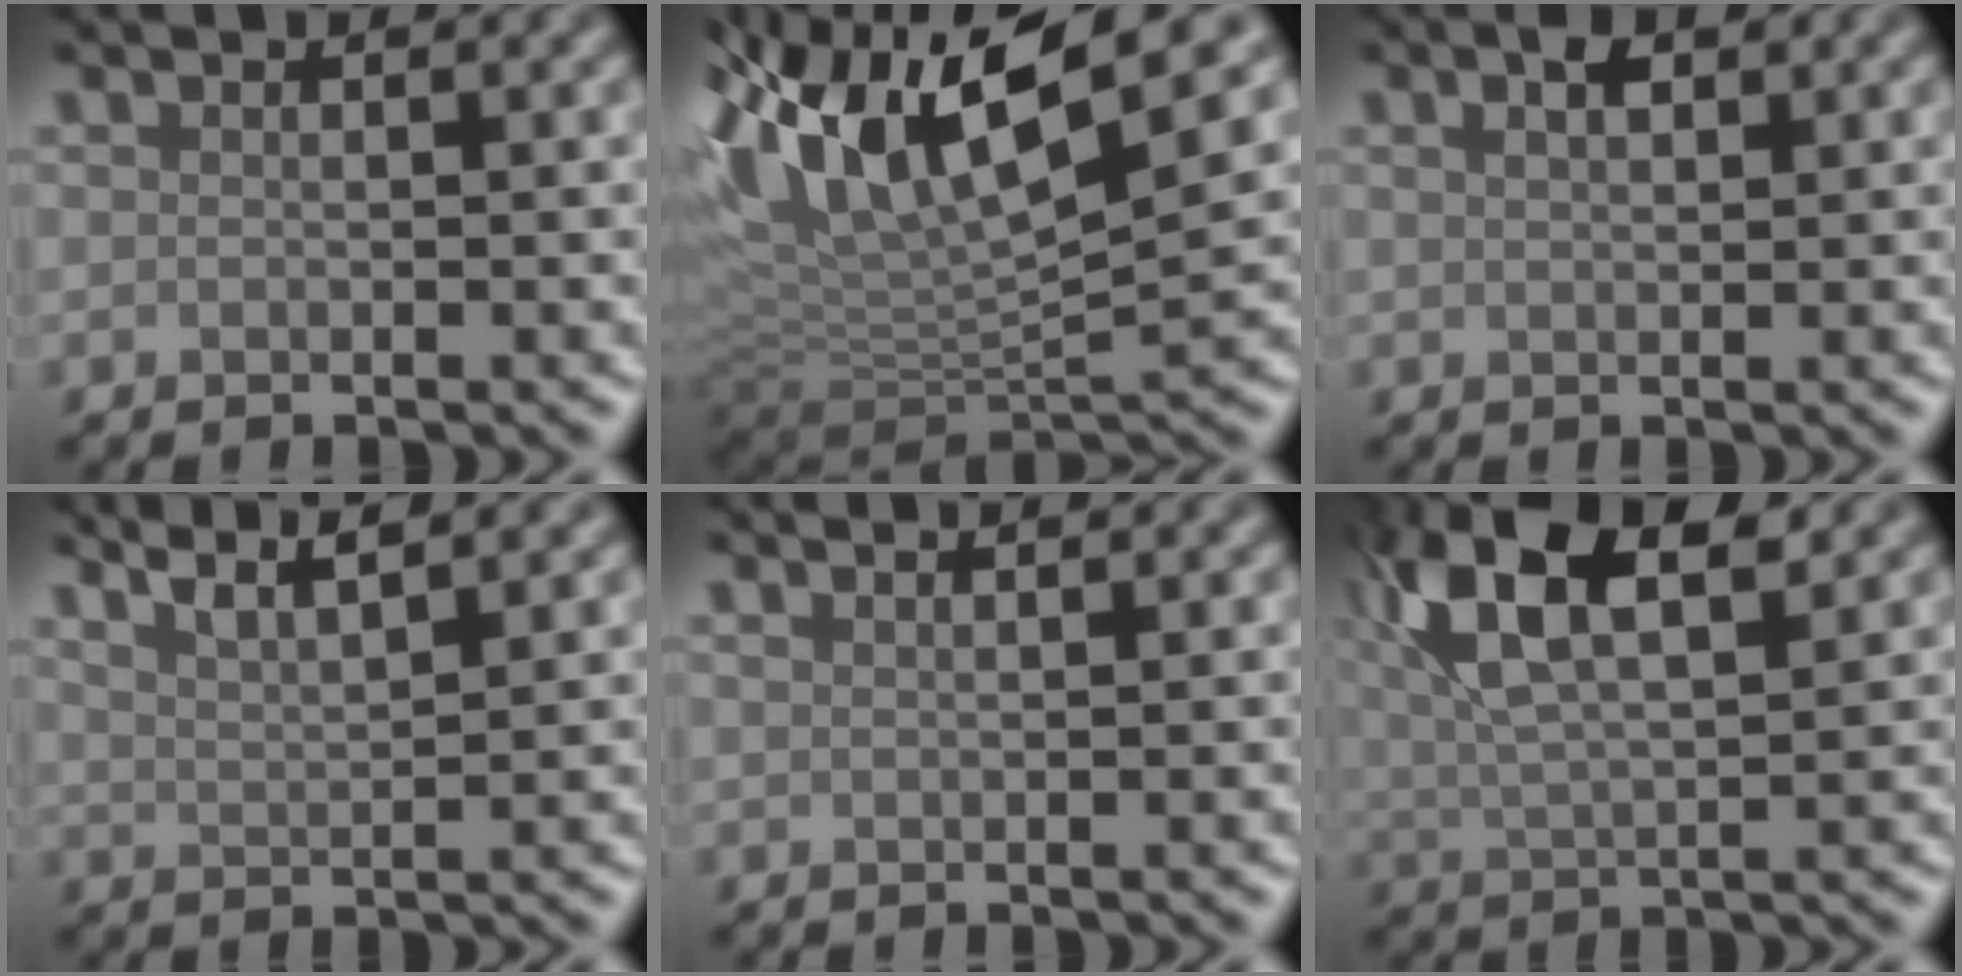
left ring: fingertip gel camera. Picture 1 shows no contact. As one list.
[{"total": 14.3, "force": [6.9, 5.5, 11.3], "torque": [-0.229, 0.027, 0.122]}, {"total": 2.1, "force": [1.1, 0.9, 1.5], "torque": [-0.026, 0.007, 0.020]}, {"total": 5.6, "force": [4.3, 1.3, 3.3], "torque": [-0.032, 0.030, 0.042]}, {"total": 2.4, "force": [1.7, 0.9, 1.4], "torque": [0.000, 0.004, -0.003]}, {"total": 10.7, "force": [4.7, 4.2, 8.7], "torque": [-0.186, 0.019, 0.082]}]